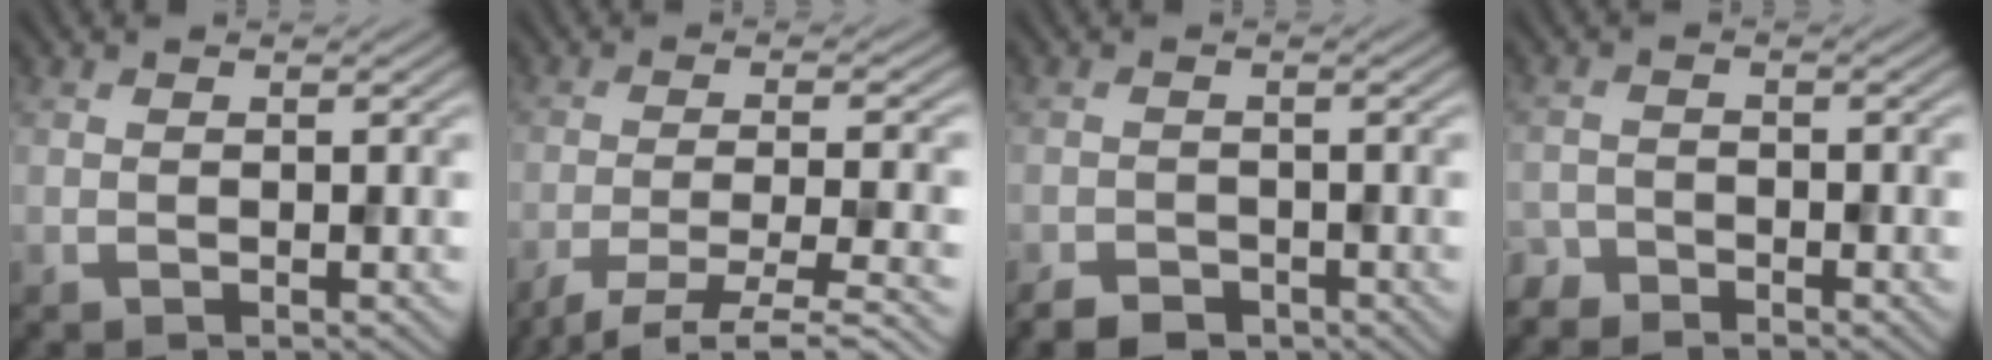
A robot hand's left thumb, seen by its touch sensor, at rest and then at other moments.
{"total": 6.6, "force": [-4.5, 1.0, 4.7], "torque": [-0.083, 0.003, -0.082]}
{"total": 2.8, "force": [-2.2, 1.5, 1.0], "torque": [-0.019, -0.006, -0.043]}
{"total": 2.2, "force": [-2.1, 0.6, -0.1], "torque": [0.002, -0.002, -0.050]}